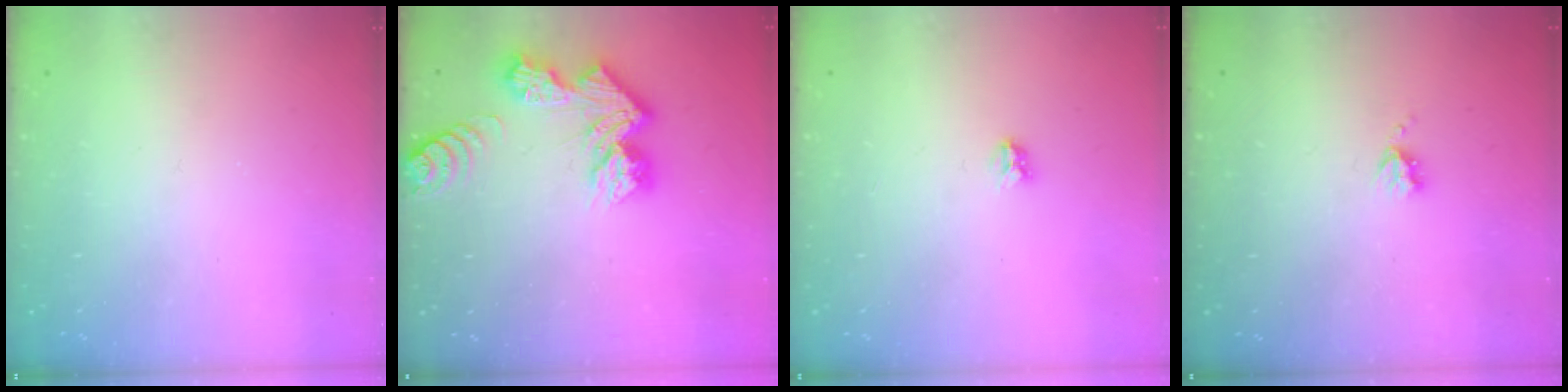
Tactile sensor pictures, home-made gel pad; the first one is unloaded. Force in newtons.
{"total": 12.2, "press": 12.1, "slide": 1.0}
{"total": 2.9, "press": 2.9, "slide": 0.3}
{"total": 3.7, "press": 3.6, "slide": 0.5}